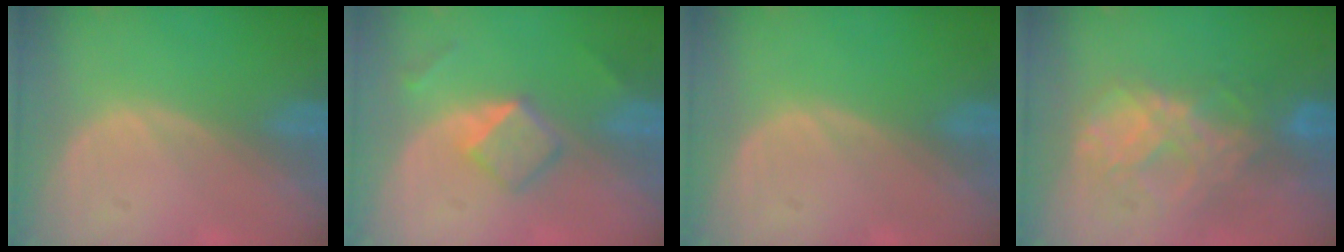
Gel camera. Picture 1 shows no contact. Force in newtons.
{"total": 5.3, "press": 4.6, "slide": 2.7}
{"total": 0.0}
{"total": 8.7, "press": 7.5, "slide": 4.3}